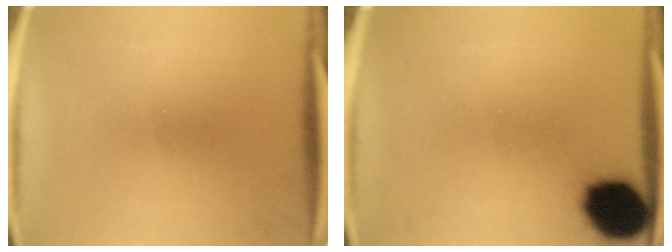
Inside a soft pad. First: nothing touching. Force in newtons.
{"total": 13.7}